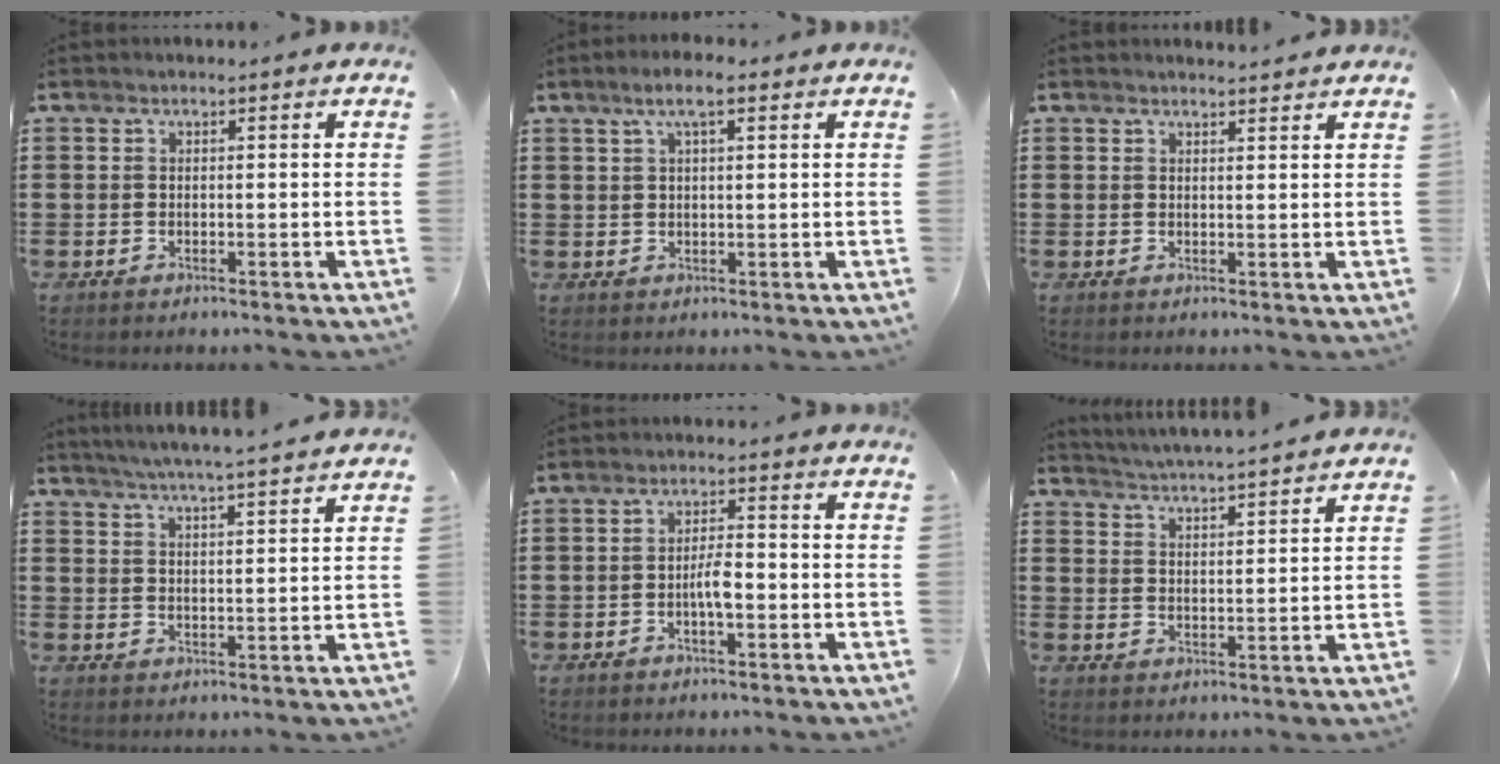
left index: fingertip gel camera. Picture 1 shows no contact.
{"total": 4.0, "force": [2.1, 0.8, 3.4], "torque": [-0.069, 0.005, 0.035]}
{"total": 1.6, "force": [1.6, -0.1, 0.1], "torque": [-0.005, 0.002, 0.031]}
{"total": 4.6, "force": [4.3, -0.8, 1.4], "torque": [-0.041, -0.025, 0.073]}
{"total": 3.6, "force": [-1.0, 1.1, 3.3], "torque": [-0.061, 0.008, -0.020]}
{"total": 3.9, "force": [3.8, -0.7, 0.2], "torque": [-0.020, -0.027, 0.064]}